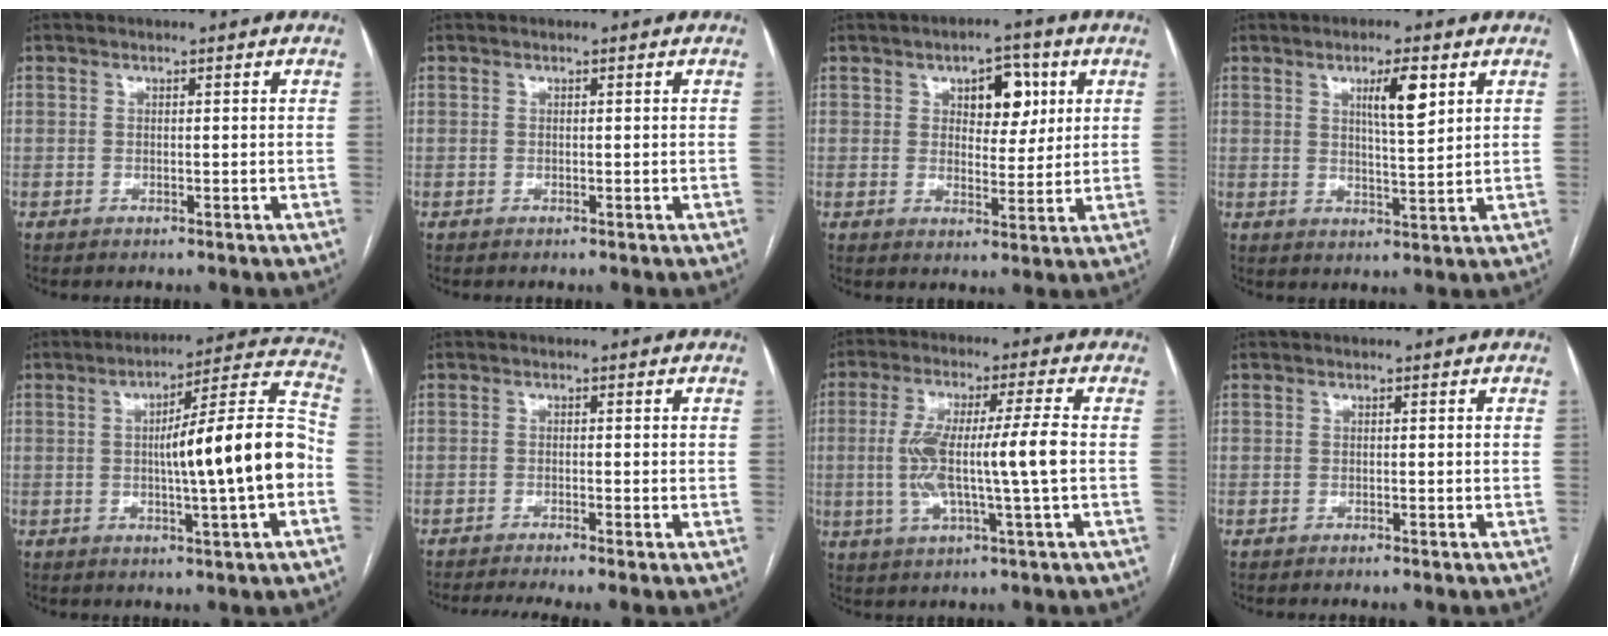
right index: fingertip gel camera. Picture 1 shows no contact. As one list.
[{"total": 0.0}, {"total": 6.9, "force": [2.7, 3.6, 5.2], "torque": [-0.067, 0.011, 0.042]}, {"total": 5.9, "force": [2.7, 0.7, 5.2], "torque": [-0.086, 0.000, 0.045]}, {"total": 15.1, "force": [-1.9, 0.3, 15.0], "torque": [-0.221, 0.021, -0.031]}, {"total": 5.0, "force": [-3.8, -0.1, 3.3], "torque": [-0.052, -0.006, -0.062]}, {"total": 11.0, "force": [-0.7, 0.1, 11.0], "torque": [-0.218, 0.010, -0.013]}, {"total": 0.0}]